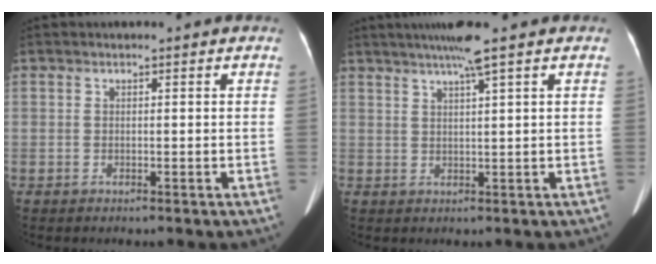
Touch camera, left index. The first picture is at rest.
{"total": 4.7, "force": [3.2, -1.1, 3.3], "torque": [-0.058, 0.009, 0.056]}